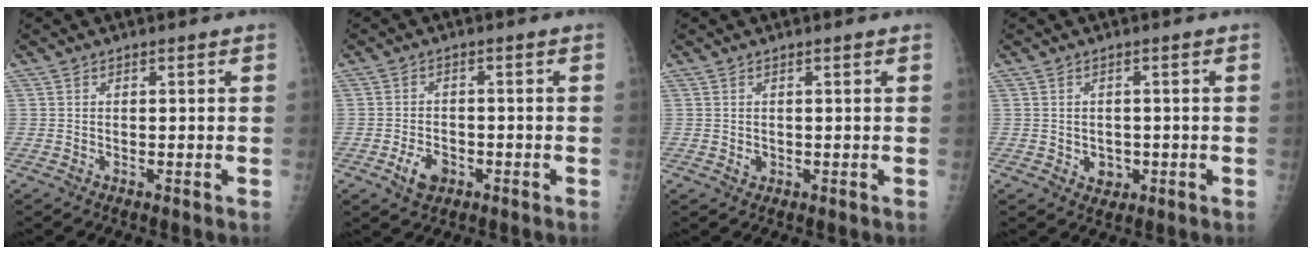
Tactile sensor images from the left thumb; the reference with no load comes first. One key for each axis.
{"total": 4.2, "fx": -1.8, "fy": 2.8, "fz": 2.5, "tx": -0.039, "ty": 0.007, "tz": -0.027}
{"total": 1.2, "fx": 0.5, "fy": 0.7, "fz": 0.8, "tx": -0.008, "ty": -0.004, "tz": 0.013}
{"total": 2.6, "fx": -0.4, "fy": 2.3, "fz": 1.3, "tx": -0.007, "ty": 0.001, "tz": 0.003}